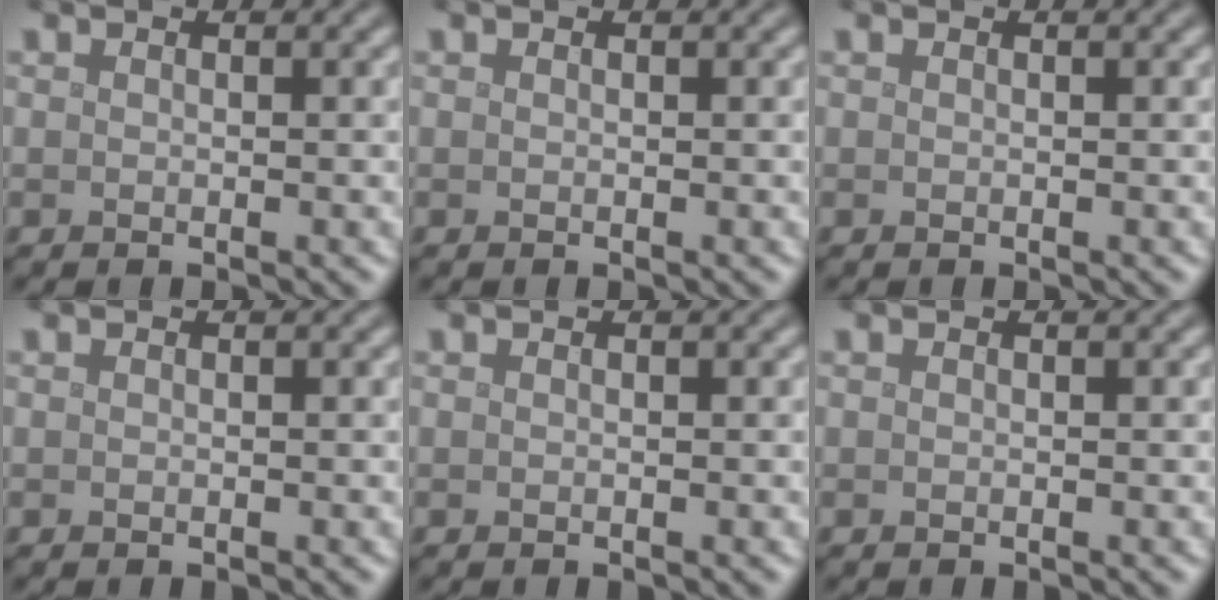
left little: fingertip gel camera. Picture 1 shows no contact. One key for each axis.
{"total": 0.0}
{"total": 0.0}
{"total": 0.0}
{"total": 0.0}
{"total": 0.0}